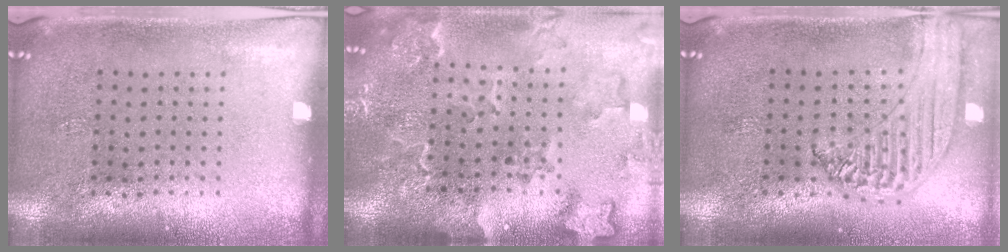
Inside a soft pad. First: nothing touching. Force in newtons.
{"total": 2.7, "press": 2.4, "slide": 1.2}
{"total": 1.4, "press": 1.3, "slide": 0.3}